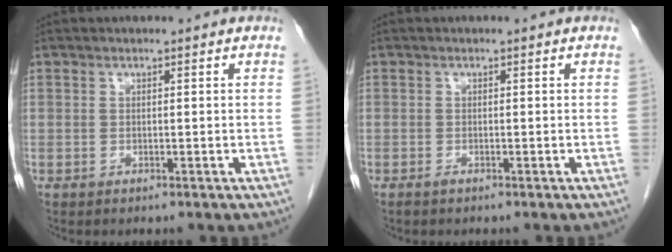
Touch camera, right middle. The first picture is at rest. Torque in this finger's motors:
{"motor_torque": [-0.19, 0.00, 0.01, 0.00]}